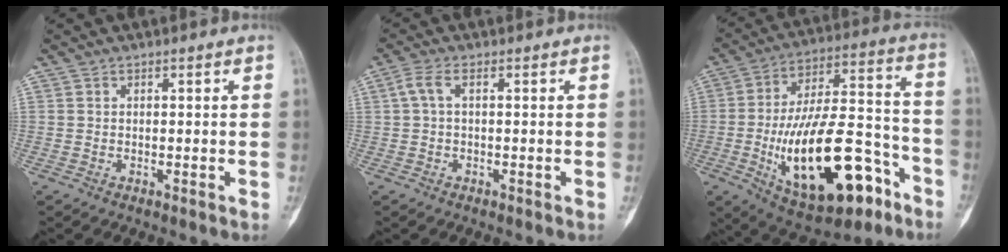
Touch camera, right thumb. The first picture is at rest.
{"total": 2.9, "force": [0.4, 1.1, 2.6], "torque": [-0.067, 0.015, 0.009]}
{"total": 26.5, "force": [-10.7, 11.5, 21.4], "torque": [-0.353, 0.054, -0.154]}